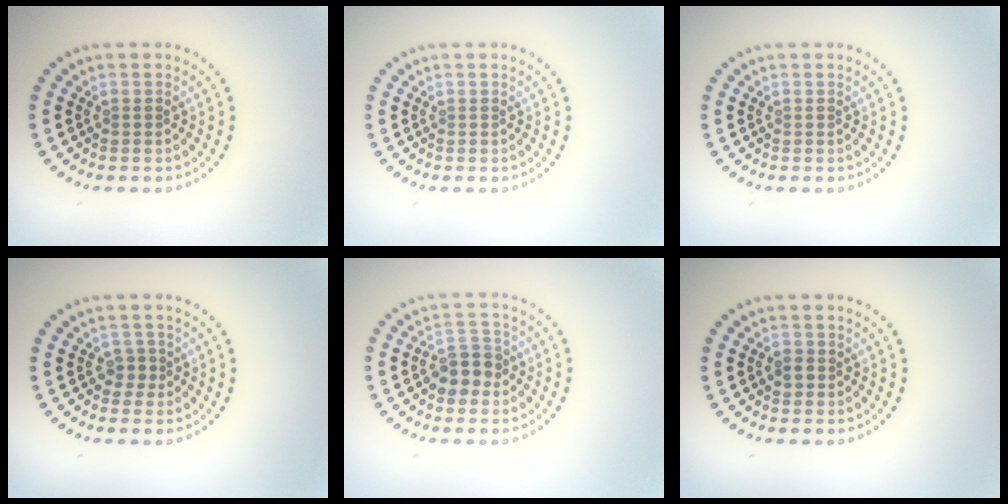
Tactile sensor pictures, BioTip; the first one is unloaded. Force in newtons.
{"total": 0.0}
{"total": 0.0}
{"total": 1.3, "press": 1.1, "slide": 0.7}
{"total": 3.4, "press": 3.2, "slide": 1.2}
{"total": 1.1, "press": 1.1, "slide": 0.1}